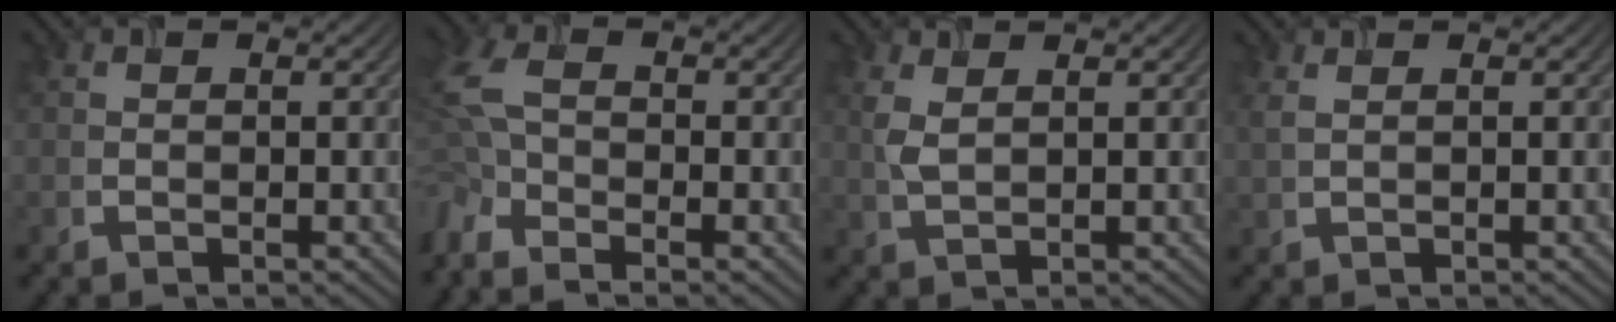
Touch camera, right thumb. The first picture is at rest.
{"total": 7.2, "force": [-3.9, 3.3, 5.0], "torque": [-0.147, -0.018, -0.090]}
{"total": 2.5, "force": [1.1, 1.1, 2.0], "torque": [-0.057, 0.004, 0.026]}
{"total": 1.2, "force": [0.7, 0.2, 0.9], "torque": [-0.027, 0.004, 0.016]}